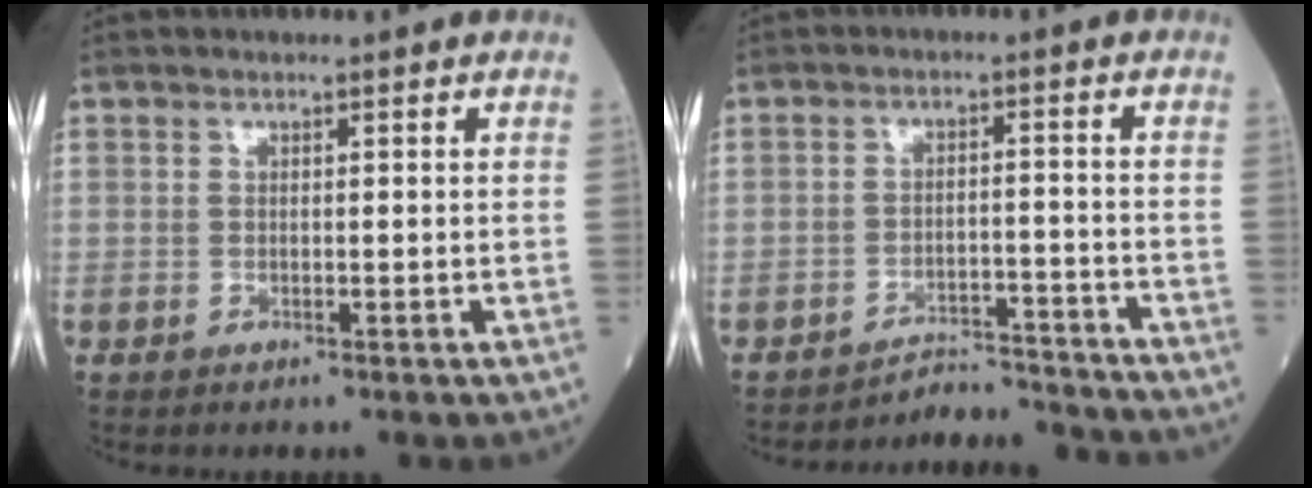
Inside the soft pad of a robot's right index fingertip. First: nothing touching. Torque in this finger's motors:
{"motor_torque": [0.09, -0.50, -0.03, -0.01]}